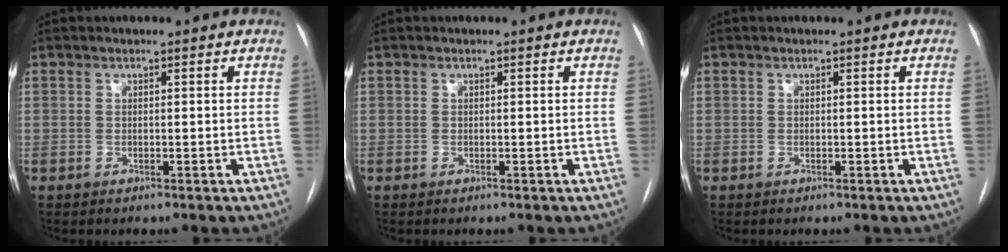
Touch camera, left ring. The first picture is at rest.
{"total": 0.0}
{"total": 0.0}